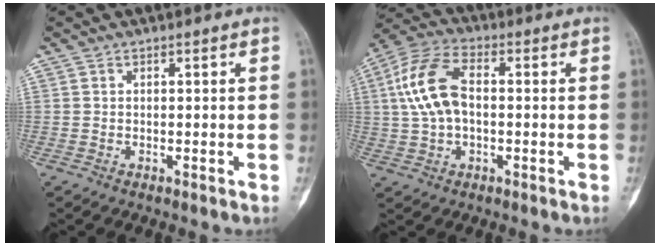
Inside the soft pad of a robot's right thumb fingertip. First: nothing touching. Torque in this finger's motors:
{"motor_torque": [1.22, 1.29, 1.03, -0.27, 0.39]}